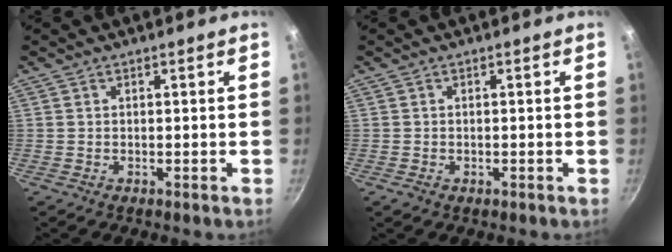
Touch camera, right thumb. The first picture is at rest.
{"total": 1.2, "force": [-0.5, 0.9, 0.6], "torque": [-0.012, 0.000, -0.007]}